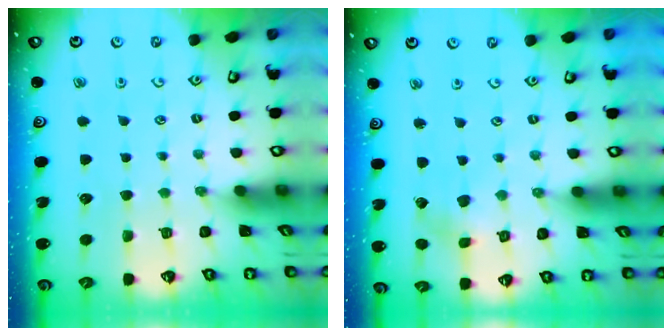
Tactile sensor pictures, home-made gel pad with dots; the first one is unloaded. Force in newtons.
{"total": 2.9, "press": 2.9, "slide": 0.1}